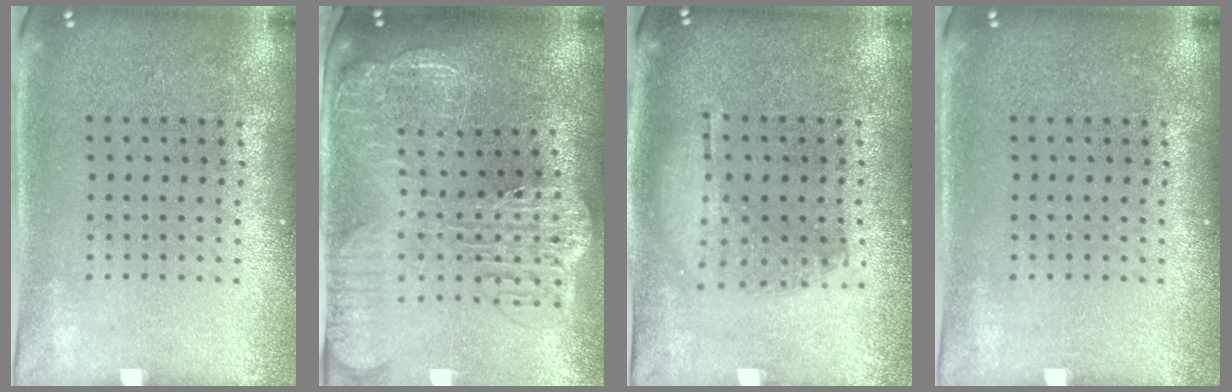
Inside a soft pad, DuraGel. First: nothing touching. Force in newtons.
{"total": 3.3, "press": 2.7, "slide": 1.9}
{"total": 1.1, "press": 1.0, "slide": 0.4}
{"total": 0.0}